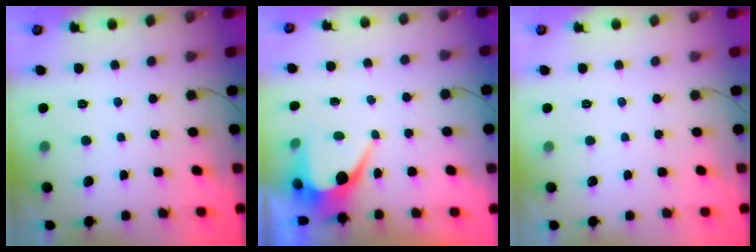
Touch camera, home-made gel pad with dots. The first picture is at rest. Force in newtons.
{"total": 6.7, "press": 6.7, "slide": 0.2}
{"total": 0.0}